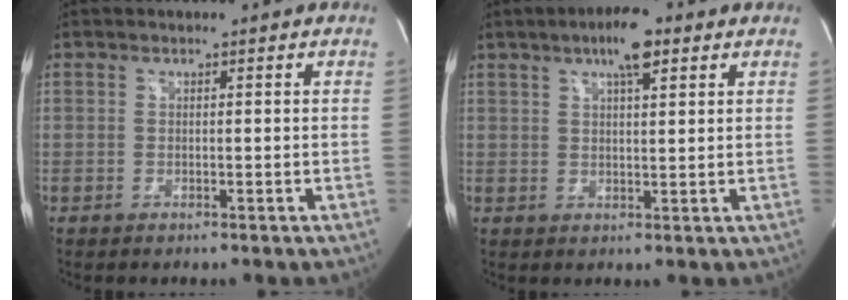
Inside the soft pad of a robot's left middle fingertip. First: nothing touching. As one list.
[{"total": 5.9, "force": [3.4, 1.2, 4.6], "torque": [-0.085, 0.010, 0.053]}]